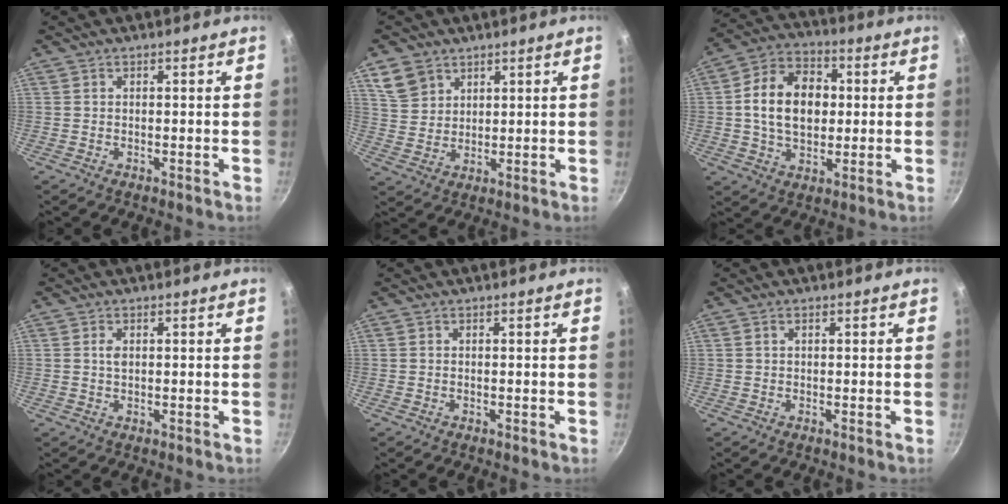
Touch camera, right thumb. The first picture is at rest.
{"total": 6.8, "force": [4.0, 5.0, 2.4], "torque": [-0.025, -0.007, 0.086]}
{"total": 14.9, "force": [1.1, 10.4, 10.6], "torque": [-0.146, 0.018, 0.007]}
{"total": 1.5, "force": [0.3, 0.9, 1.2], "torque": [-0.021, 0.001, 0.004]}
{"total": 0.0}
{"total": 0.7, "force": [0.2, 0.3, 0.6], "torque": [-0.008, 0.003, 0.001]}